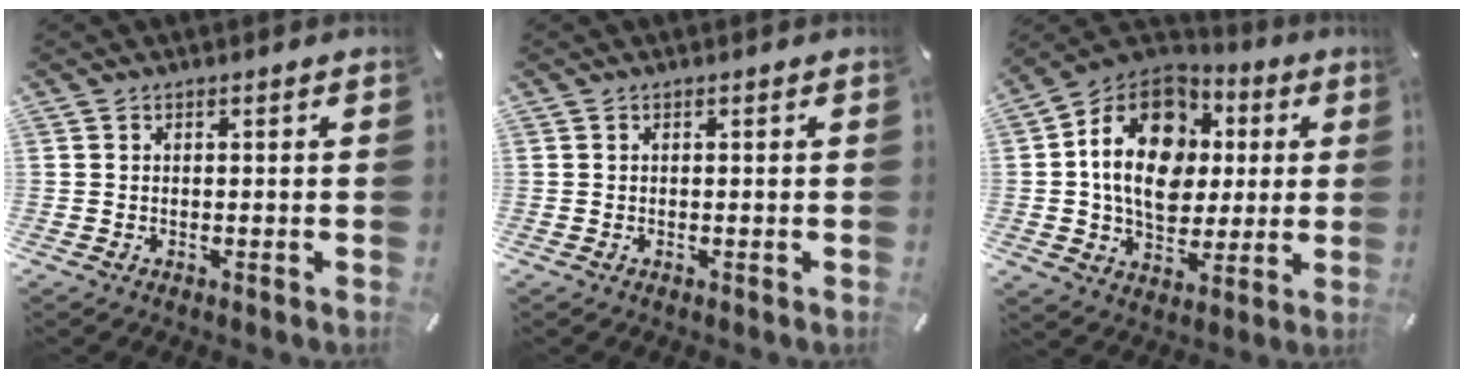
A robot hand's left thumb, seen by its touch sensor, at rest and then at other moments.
{"total": 0.0}
{"total": 18.3, "force": [2.0, 14.2, 11.4], "torque": [-0.199, 0.003, 0.038]}